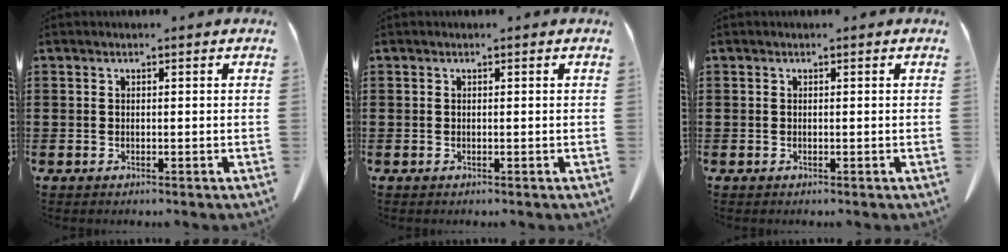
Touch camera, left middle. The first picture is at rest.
{"total": 0.0}
{"total": 0.0}